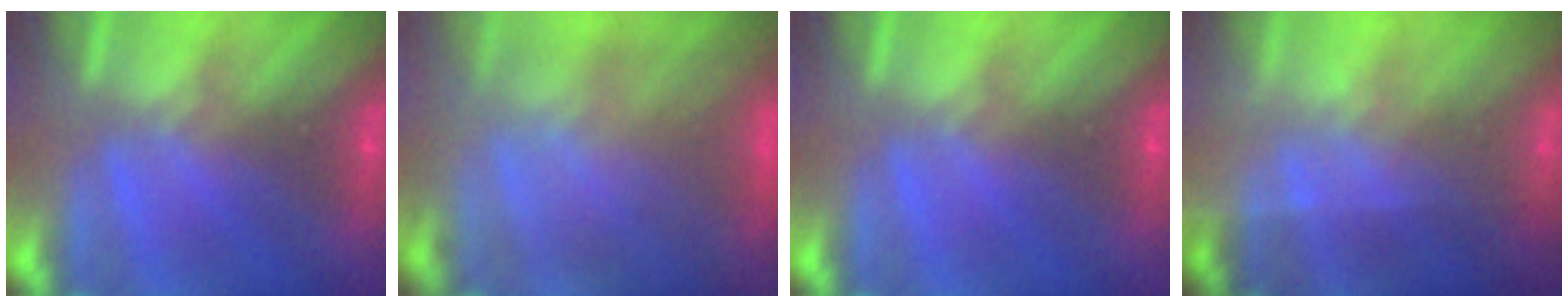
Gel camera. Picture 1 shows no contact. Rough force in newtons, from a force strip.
{"total": 7.3}
{"total": 0.0}
{"total": 1.7}